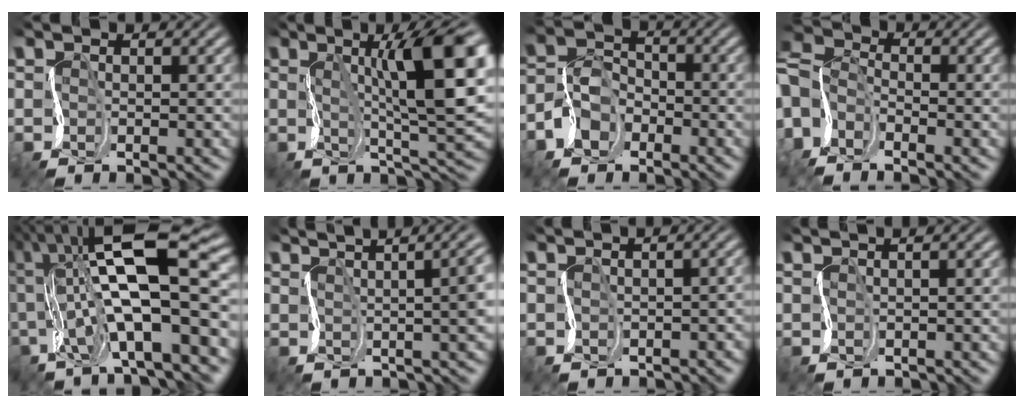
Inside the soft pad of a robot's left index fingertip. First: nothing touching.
{"total": 9.2, "force": [2.1, 1.8, 8.8], "torque": [-0.128, 0.016, 0.036]}
{"total": 3.3, "force": [-2.3, 2.3, 0.7], "torque": [-0.028, 0.018, -0.055]}
{"total": 7.0, "force": [-2.6, 4.9, 4.1], "torque": [-0.109, 0.001, -0.046]}
{"total": 15.3, "force": [2.7, 5.0, 14.1], "torque": [-0.255, 0.036, 0.052]}
{"total": 11.8, "force": [4.1, 5.5, 9.6], "torque": [-0.068, 0.080, 0.032]}
{"total": 2.3, "force": [-0.8, 1.4, 1.6], "torque": [0.003, 0.018, -0.010]}
{"total": 1.8, "force": [1.4, 0.7, 0.9], "torque": [-0.001, 0.021, 0.003]}